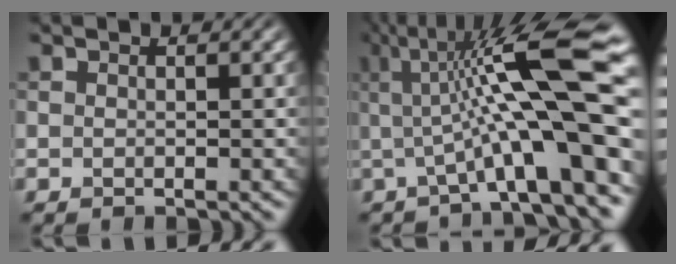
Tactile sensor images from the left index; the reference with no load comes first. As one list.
[{"total": 14.1, "force": [1.7, 3.2, 13.6], "torque": [-0.199, 0.022, 0.025]}]